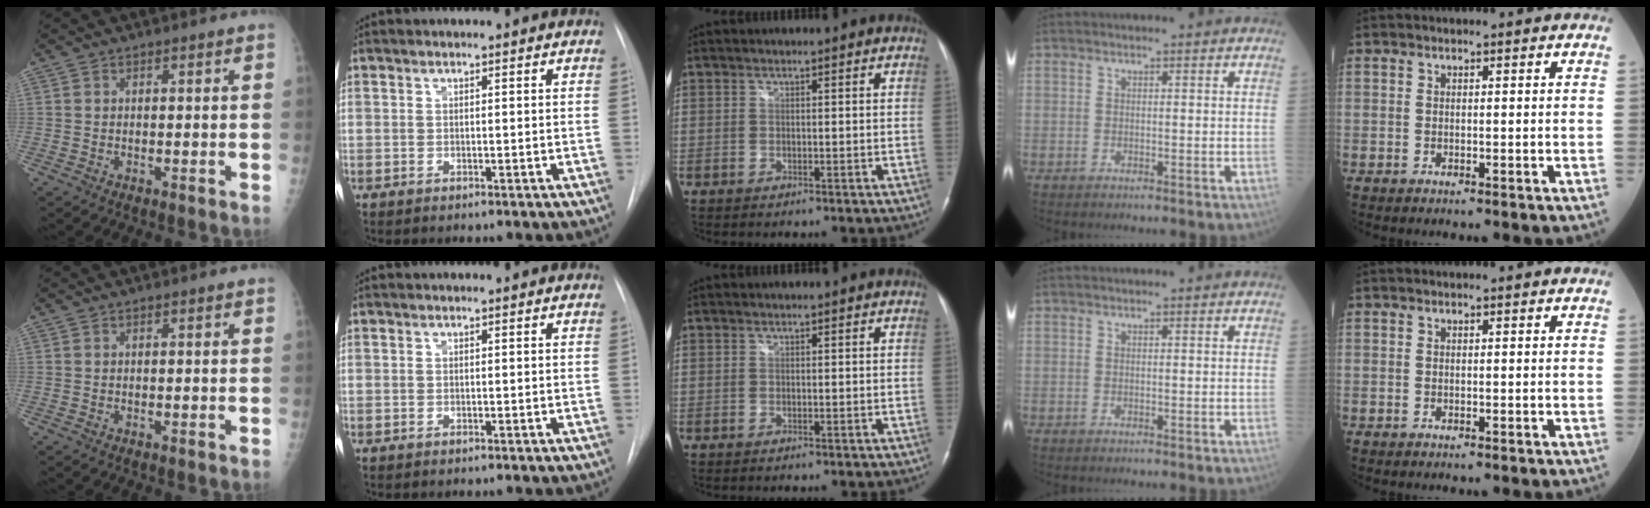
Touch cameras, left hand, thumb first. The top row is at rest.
{}